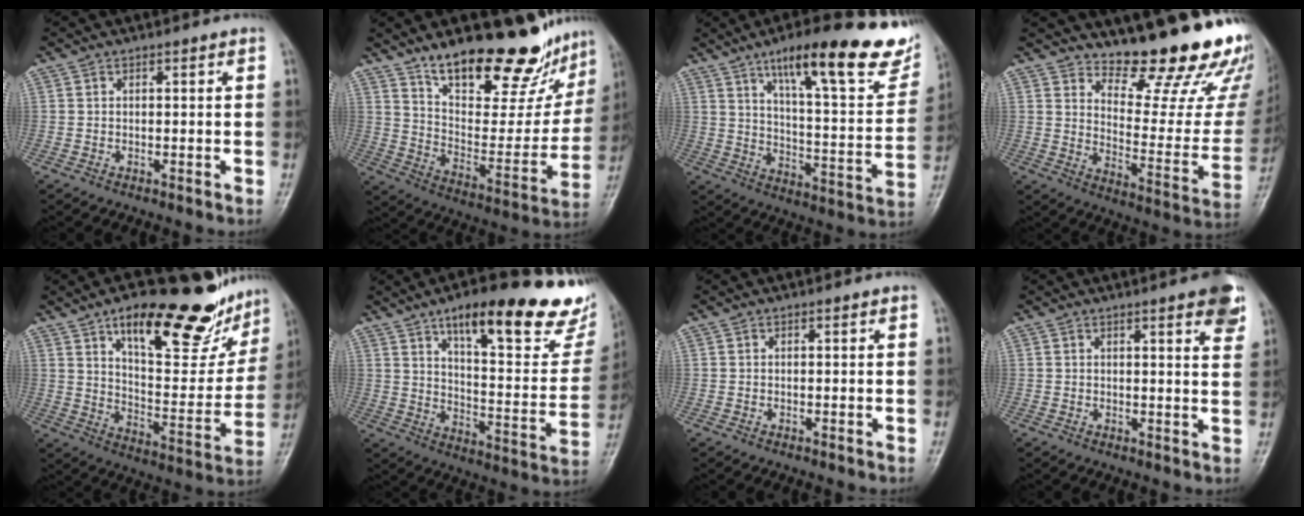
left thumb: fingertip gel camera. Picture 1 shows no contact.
{"total": 23.6, "force": [18.0, 8.5, 12.8], "torque": [-0.137, -0.103, 0.278]}
{"total": 25.5, "force": [16.3, 7.0, 18.4], "torque": [-0.220, -0.054, 0.234]}
{"total": 19.7, "force": [17.0, 4.6, 8.8], "torque": [-0.071, -0.161, 0.225]}
{"total": 24.7, "force": [16.3, 9.2, 16.2], "torque": [-0.172, -0.067, 0.244]}
{"total": 27.3, "force": [17.8, 8.1, 19.0], "torque": [-0.222, -0.069, 0.248]}
{"total": 0.0}
{"total": 7.1, "force": [4.2, 1.6, 5.5], "torque": [-0.050, -0.012, 0.046]}